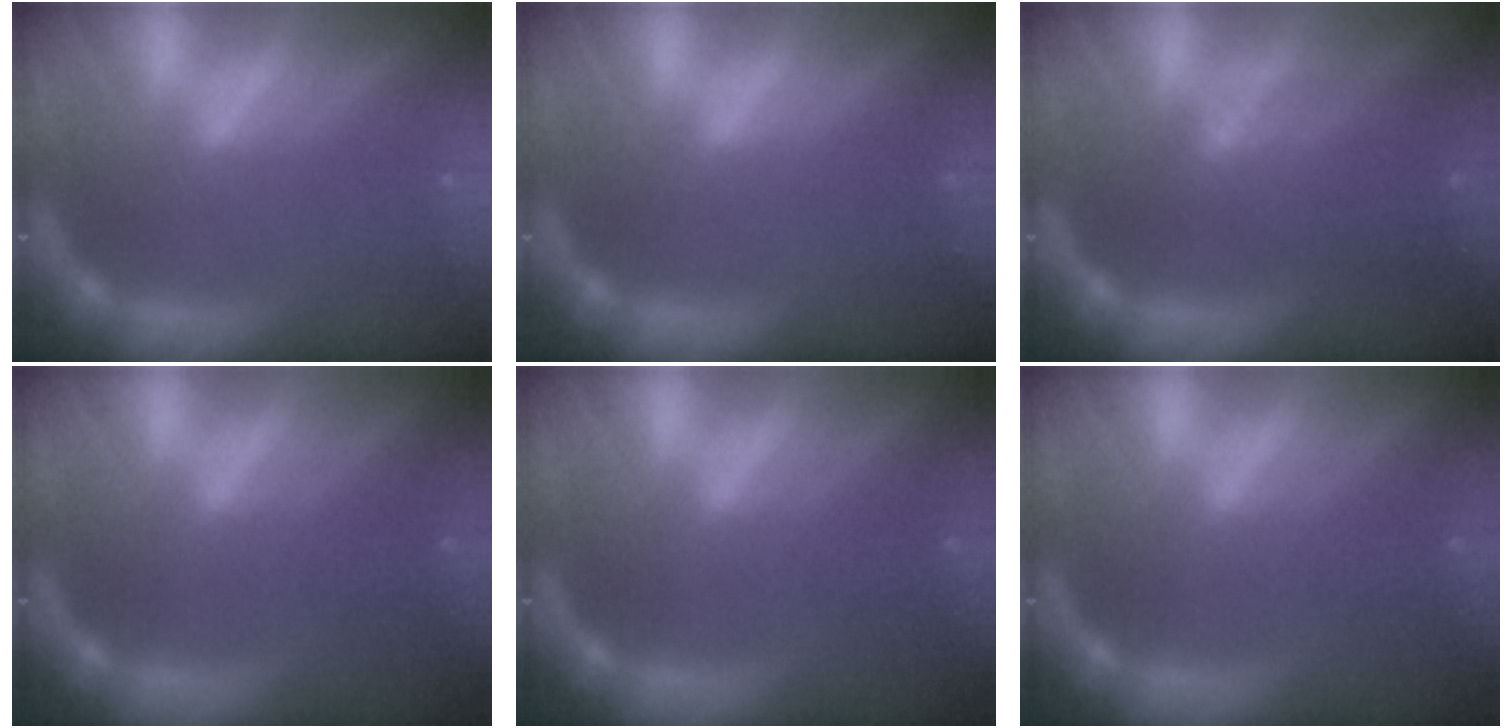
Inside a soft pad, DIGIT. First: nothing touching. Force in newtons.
{"total": 0.0}
{"total": 5.1}
{"total": 2.5}
{"total": 2.5}
{"total": 2.5}